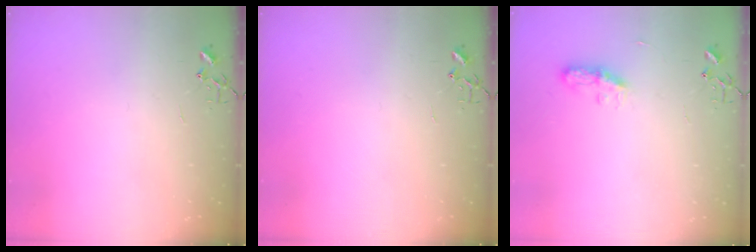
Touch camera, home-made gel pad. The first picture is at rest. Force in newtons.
{"total": 0.0}
{"total": 5.7, "press": 5.7, "slide": 0.7}